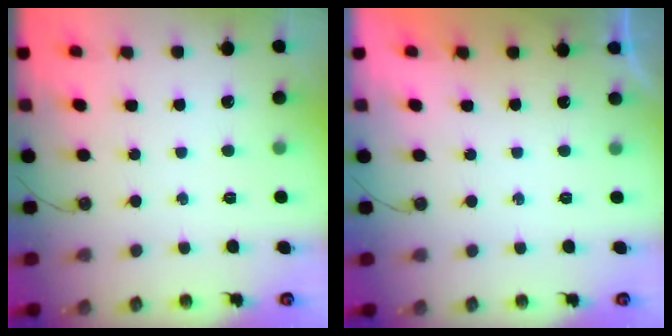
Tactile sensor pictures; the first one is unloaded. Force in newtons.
{"total": 0.0}